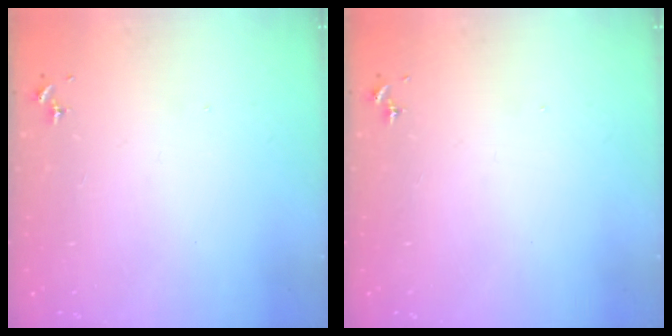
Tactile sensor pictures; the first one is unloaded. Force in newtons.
{"total": 0.0}